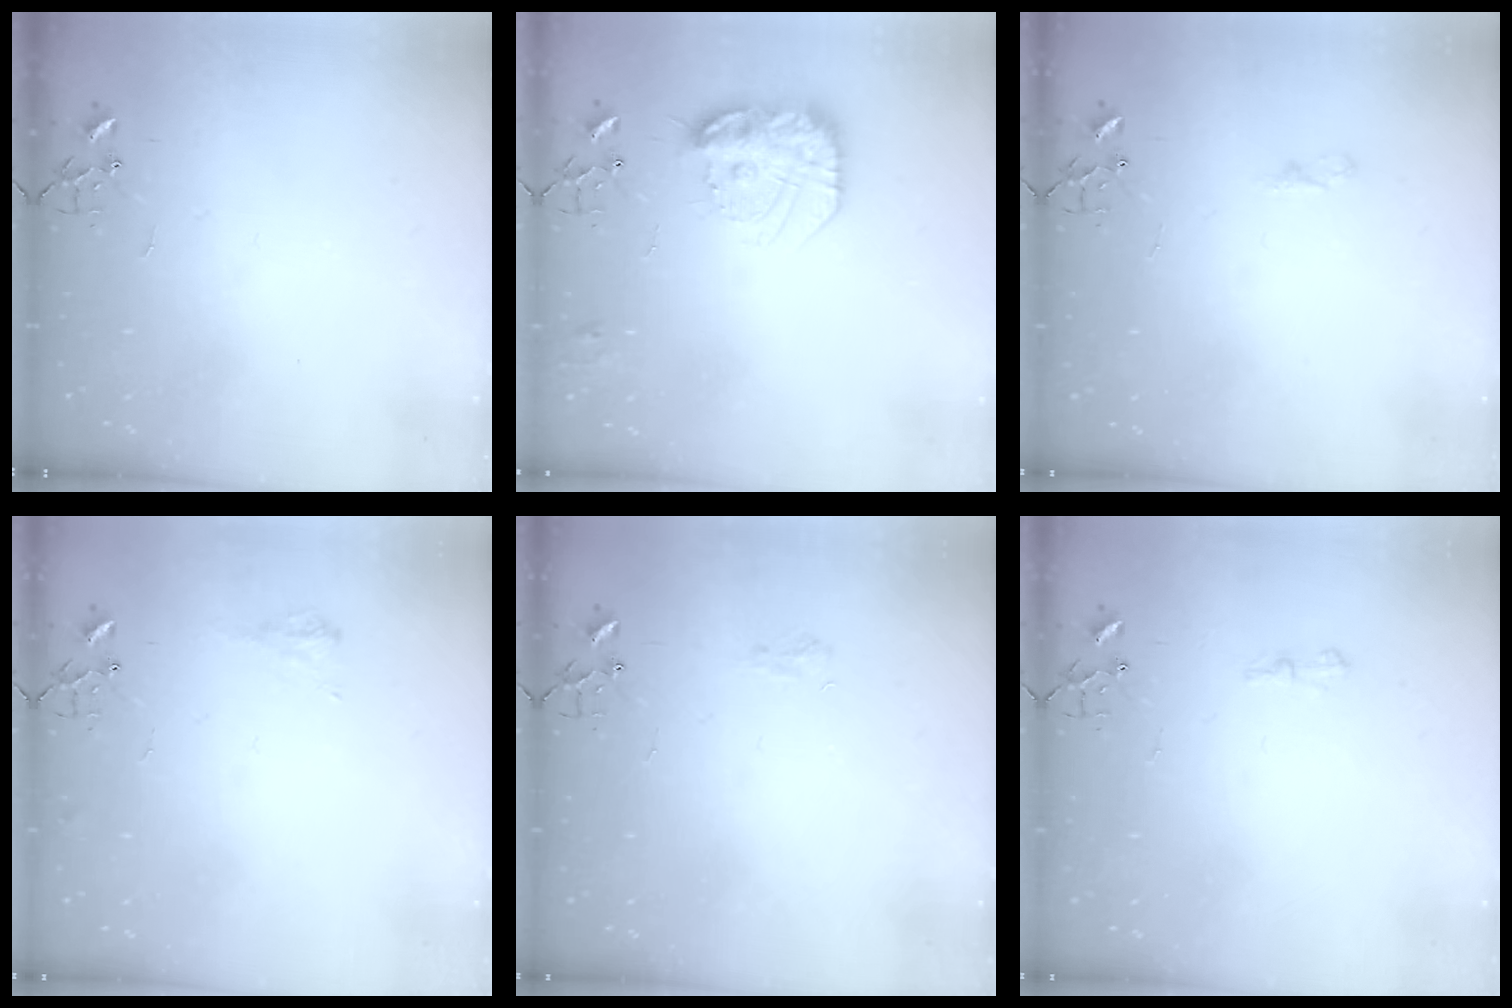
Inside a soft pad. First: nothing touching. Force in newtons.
{"total": 17.4, "press": 17.3, "slide": 1.2}
{"total": 5.0, "press": 4.9, "slide": 0.6}
{"total": 7.2, "press": 7.1, "slide": 0.9}
{"total": 6.1, "press": 6.1, "slide": 0.8}
{"total": 6.1, "press": 6.1, "slide": 0.6}